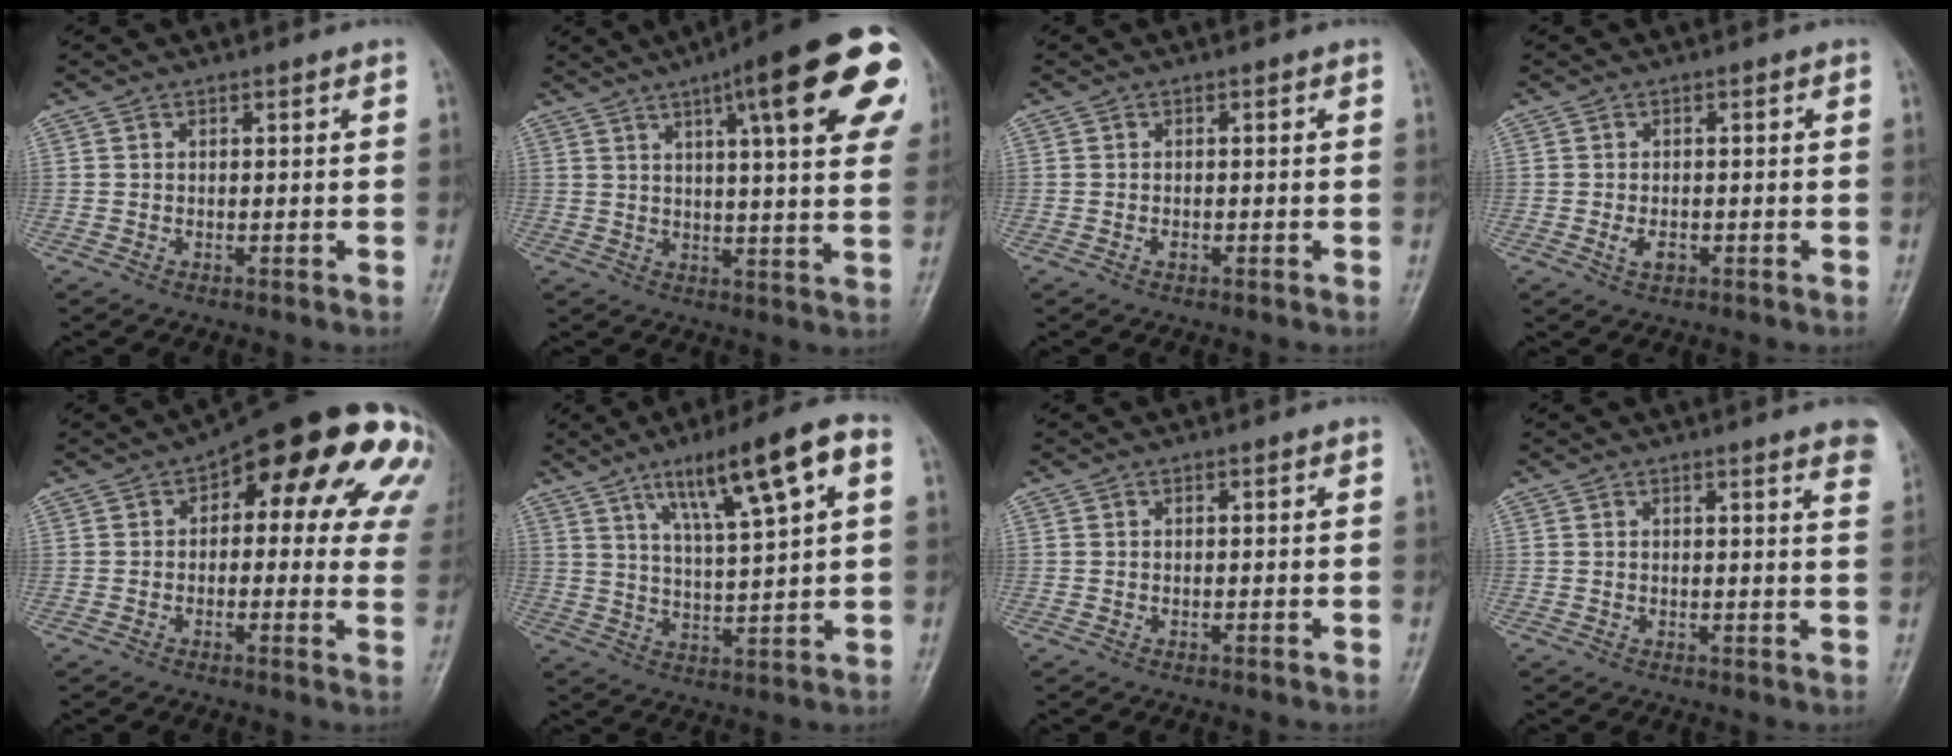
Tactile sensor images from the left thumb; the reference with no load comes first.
{"total": 24.0, "force": [10.2, 5.2, 21.1], "torque": [-0.255, -0.007, 0.129]}
{"total": 0.9, "force": [-0.4, 0.6, 0.6], "torque": [-0.006, 0.001, -0.008]}
{"total": 2.4, "force": [-0.7, 1.5, 1.7], "torque": [-0.031, 0.000, -0.013]}
{"total": 23.4, "force": [8.2, 10.5, 19.2], "torque": [-0.197, 0.026, 0.097]}
{"total": 14.6, "force": [6.5, 2.6, 12.9], "torque": [-0.205, -0.006, 0.108]}
{"total": 0.0}
{"total": 6.6, "force": [5.0, 0.8, 4.2], "torque": [-0.035, -0.014, 0.040]}